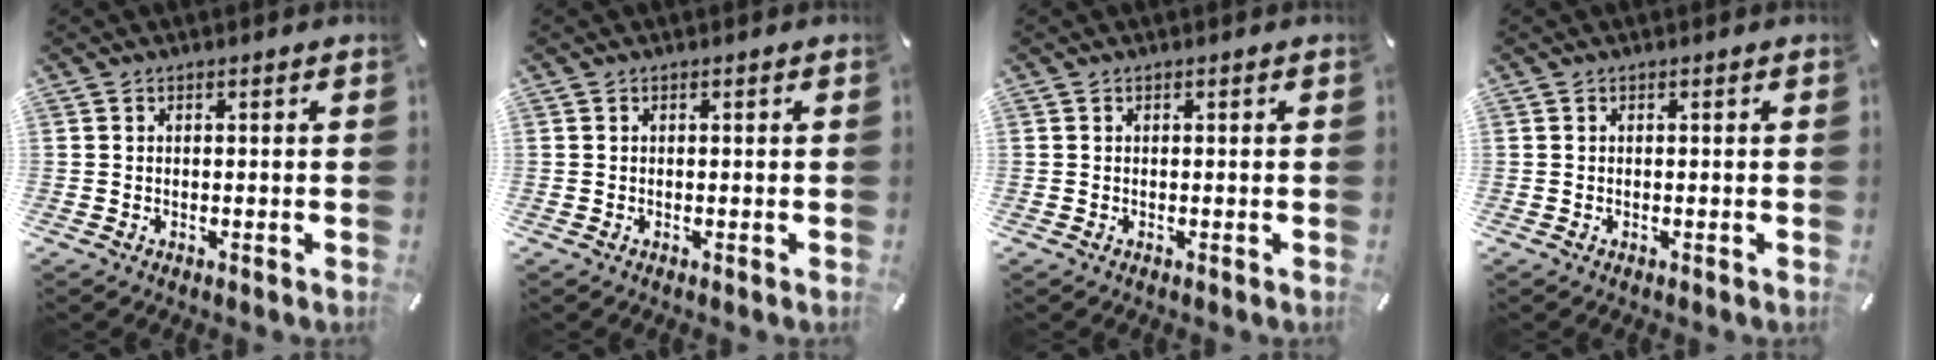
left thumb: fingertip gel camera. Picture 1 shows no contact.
{"total": 0.0}
{"total": 0.0}
{"total": 0.0}